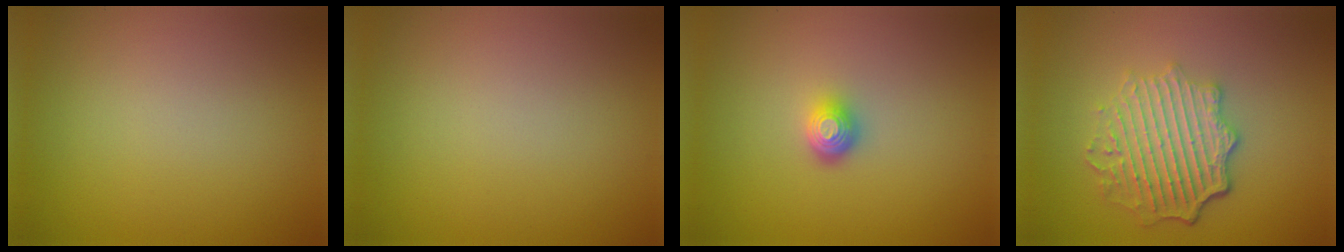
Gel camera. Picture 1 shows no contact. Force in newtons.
{"total": 0.0}
{"total": 2.0, "press": 1.5, "slide": 1.4}
{"total": 5.9, "press": 4.6, "slide": 3.8}